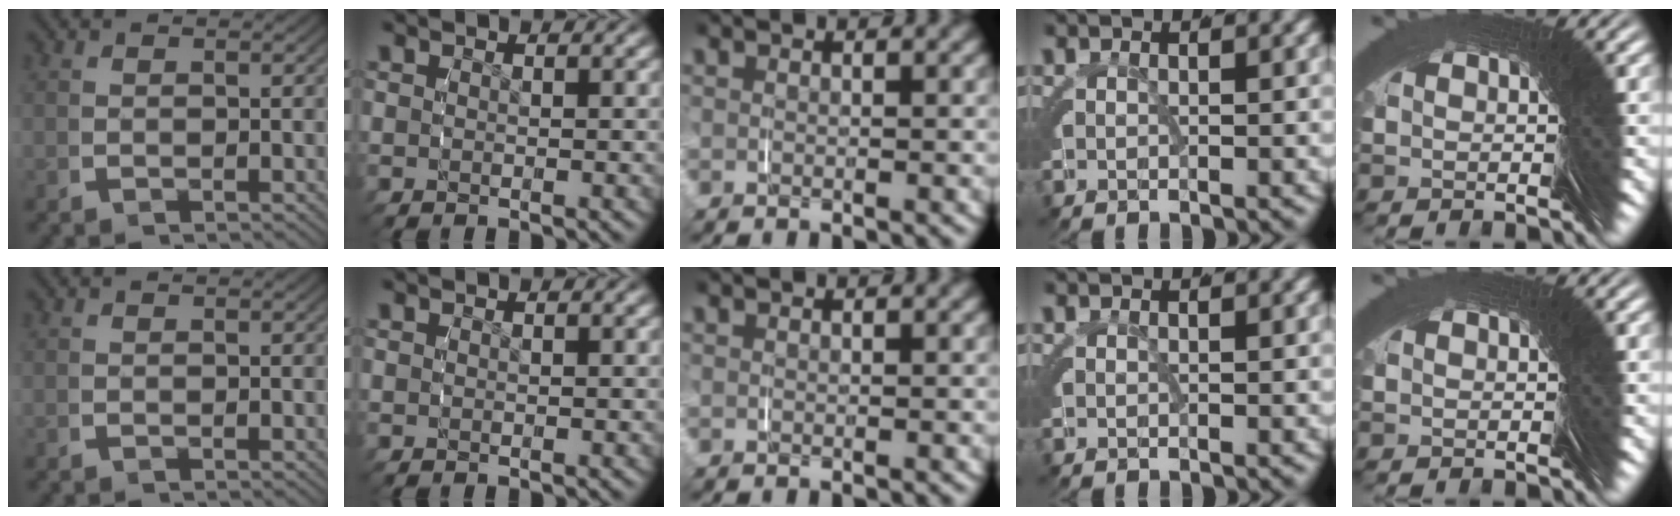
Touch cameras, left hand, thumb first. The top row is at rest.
{}